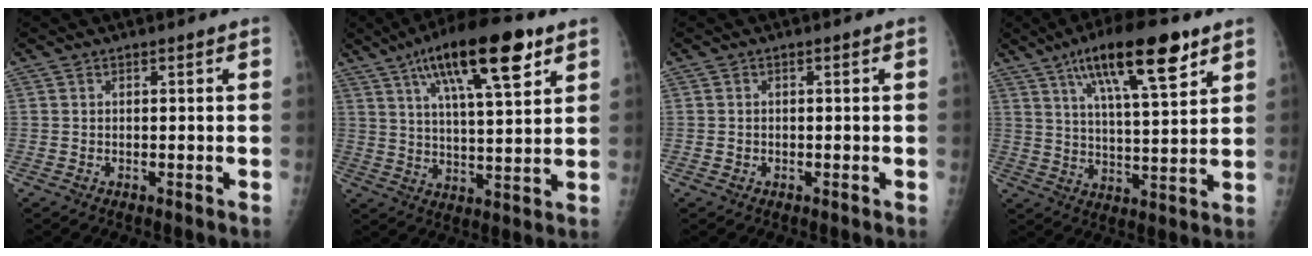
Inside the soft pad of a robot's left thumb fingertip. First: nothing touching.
{"total": 17.8, "force": [9.2, 4.9, 14.3], "torque": [-0.212, -0.021, 0.152]}
{"total": 0.7, "force": [-0.3, 0.6, -0.1], "torque": [0.008, 0.003, -0.006]}
{"total": 16.6, "force": [9.2, 4.4, 13.1], "torque": [-0.192, -0.031, 0.154]}